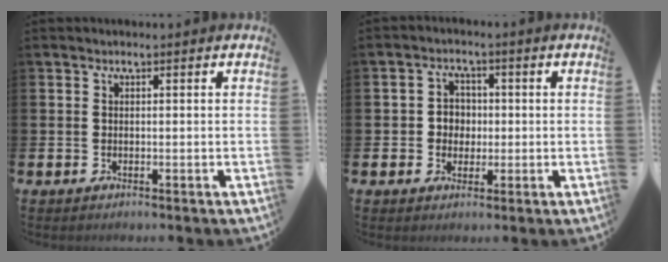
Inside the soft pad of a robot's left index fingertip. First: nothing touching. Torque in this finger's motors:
{"motor_torque": [0.20, 0.16, 0.07, 0.03]}